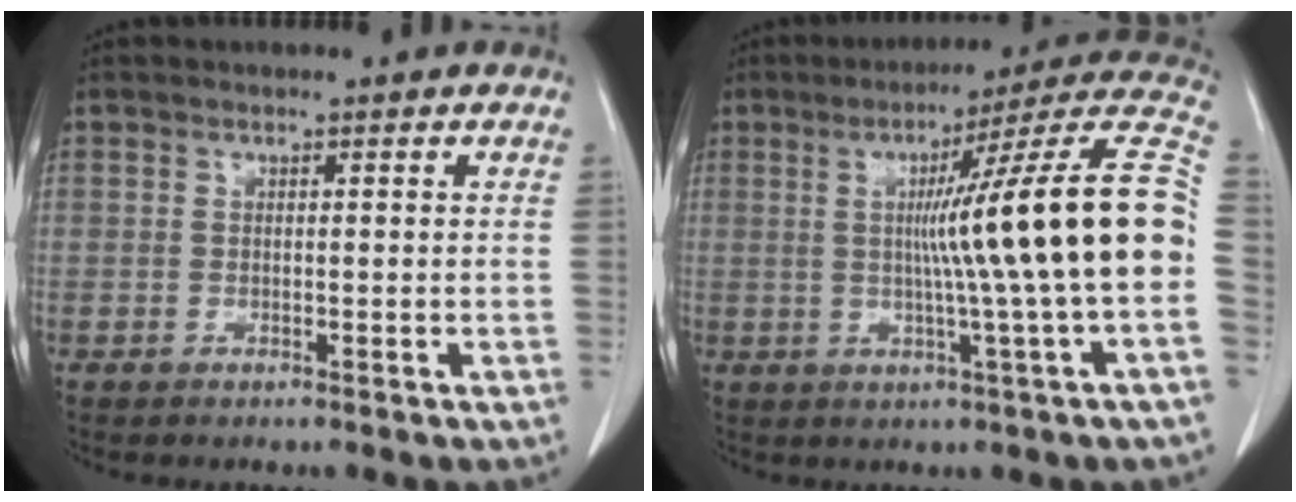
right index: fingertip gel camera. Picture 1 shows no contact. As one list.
[{"total": 20.6, "force": [0.1, -2.2, 20.5], "torque": [-0.251, 0.021, -0.014]}]